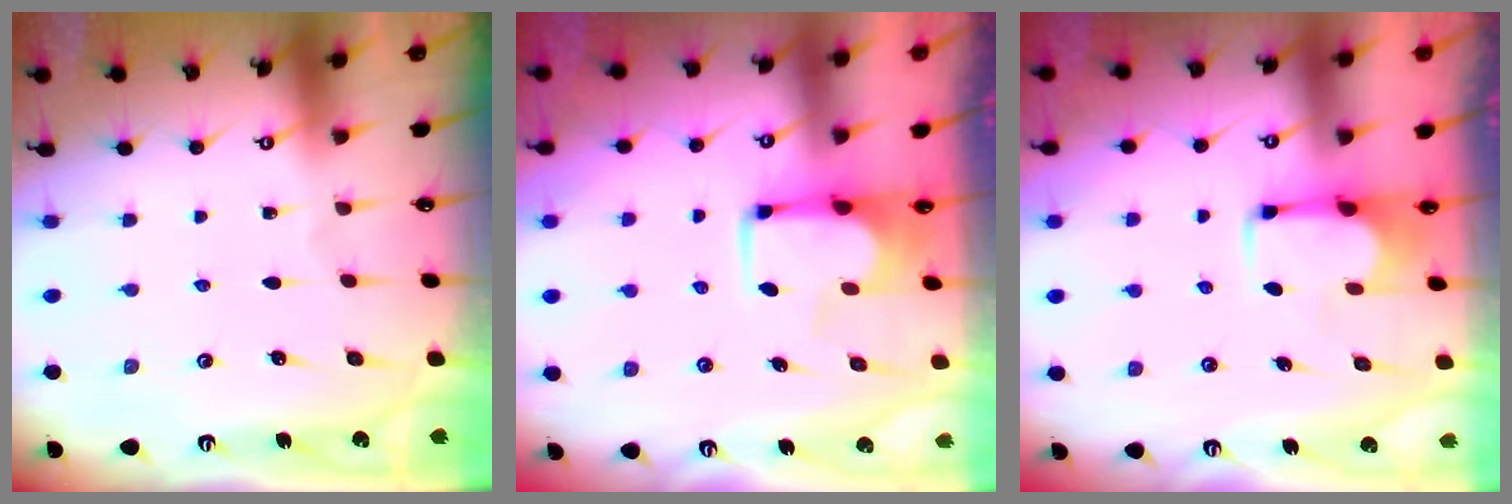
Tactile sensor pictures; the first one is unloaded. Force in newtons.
{"total": 3.8, "press": 3.8, "slide": 0.4}
{"total": 2.0, "press": 1.8, "slide": 0.8}